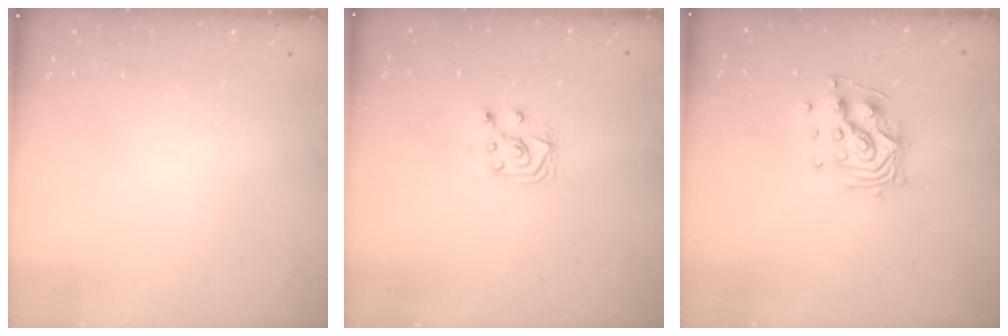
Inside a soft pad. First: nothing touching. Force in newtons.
{"total": 4.9, "press": 4.8, "slide": 0.5}
{"total": 10.2, "press": 10.2, "slide": 1.2}